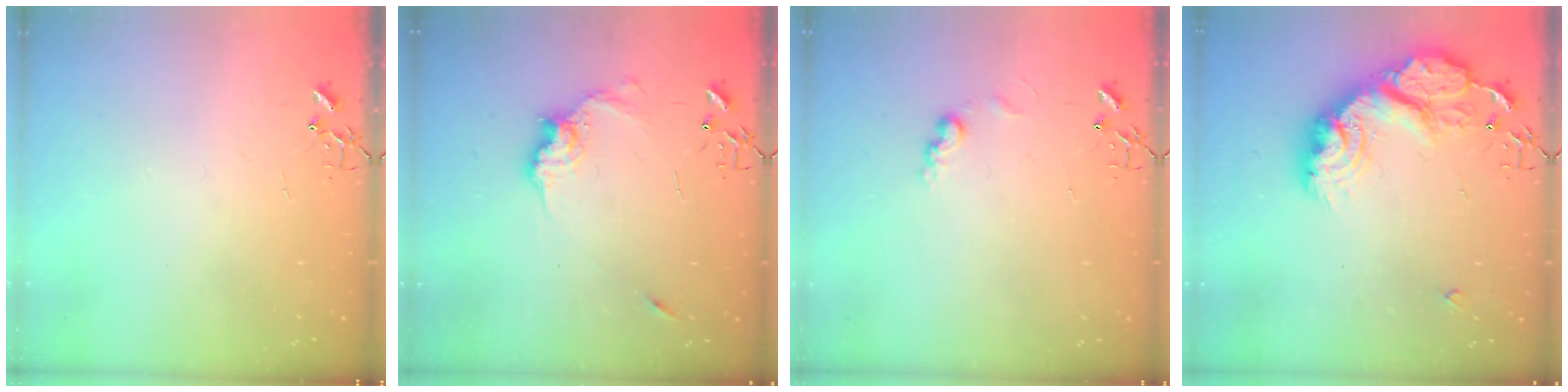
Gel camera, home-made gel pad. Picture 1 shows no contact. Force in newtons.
{"total": 11.5, "press": 11.5, "slide": 0.8}
{"total": 6.4, "press": 6.4, "slide": 0.5}
{"total": 22.6, "press": 22.5, "slide": 1.9}